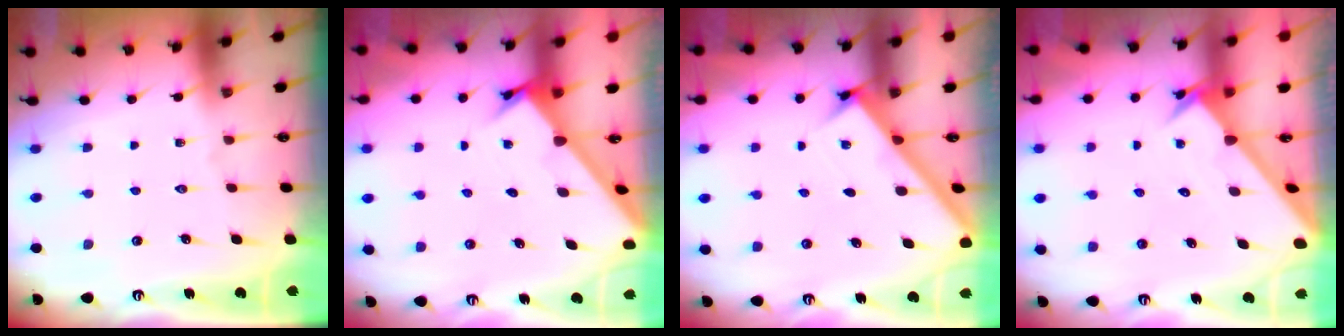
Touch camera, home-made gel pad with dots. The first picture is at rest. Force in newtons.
{"total": 2.0, "press": 2.0, "slide": 0.2}
{"total": 2.5, "press": 2.5, "slide": 0.3}
{"total": 2.5, "press": 2.5, "slide": 0.2}